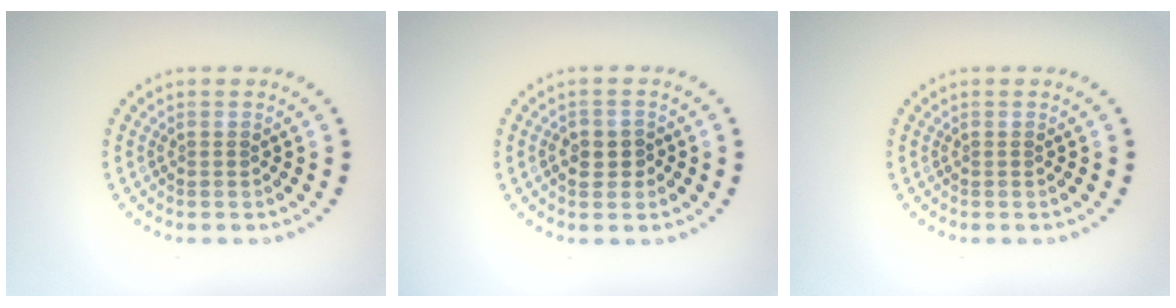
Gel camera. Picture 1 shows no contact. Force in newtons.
{"total": 2.3, "press": 2.3, "slide": 0.6}
{"total": 0.0}